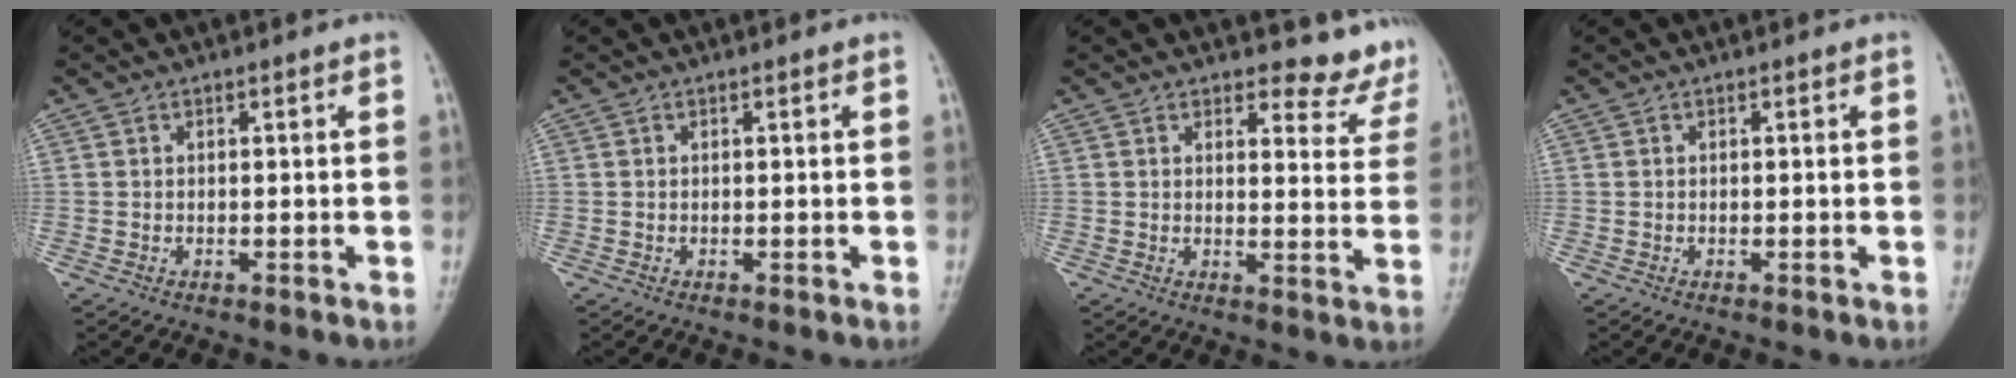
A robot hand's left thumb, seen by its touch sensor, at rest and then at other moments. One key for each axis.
{"total": 0.0}
{"total": 6.7, "fx": 6.3, "fy": 2.4, "fz": 0.8, "tx": 0.024, "ty": -0.054, "tz": 0.057}
{"total": 0.0}